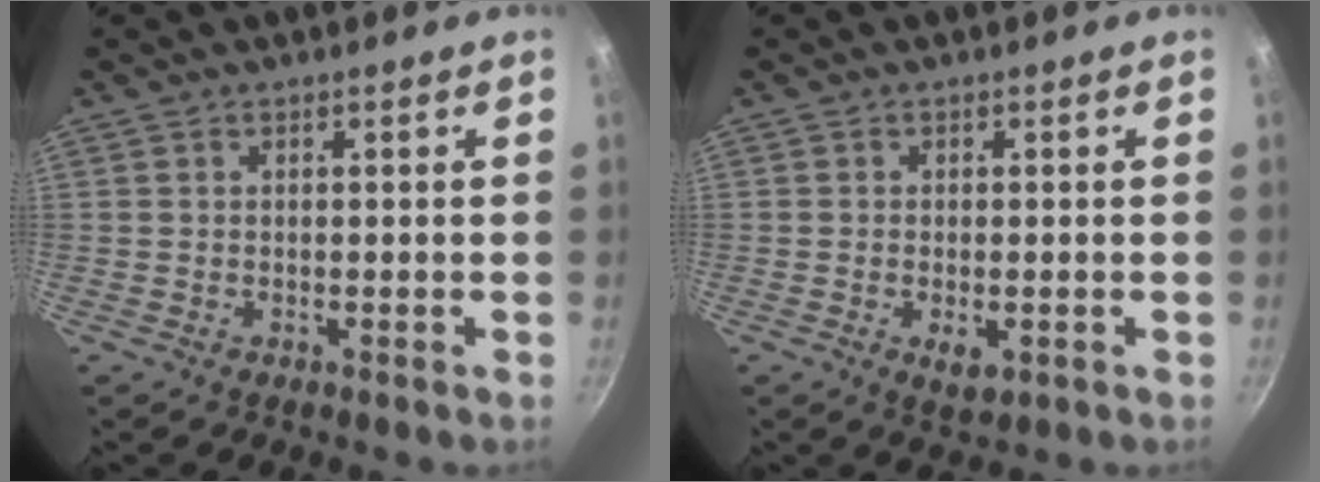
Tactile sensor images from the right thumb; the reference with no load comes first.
{"total": 3.2, "force": [-0.9, 1.6, 2.6], "torque": [-0.040, -0.005, -0.012]}